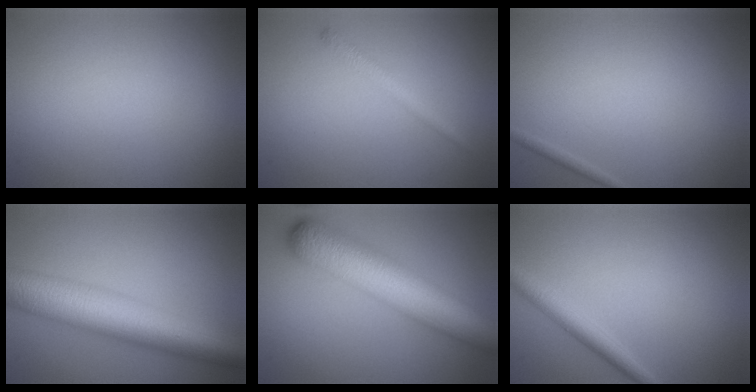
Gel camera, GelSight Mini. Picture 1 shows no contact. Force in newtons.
{"total": 1.4, "press": 1.4, "slide": 0.1}
{"total": 0.6, "press": 0.6, "slide": 0.1}
{"total": 10.8, "press": 10.8, "slide": 0.1}
{"total": 10.6, "press": 10.6, "slide": 0.4}
{"total": 2.3, "press": 2.3, "slide": 0.1}